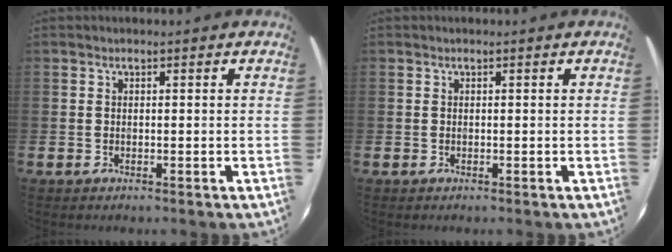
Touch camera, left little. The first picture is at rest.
{"total": 0.0}